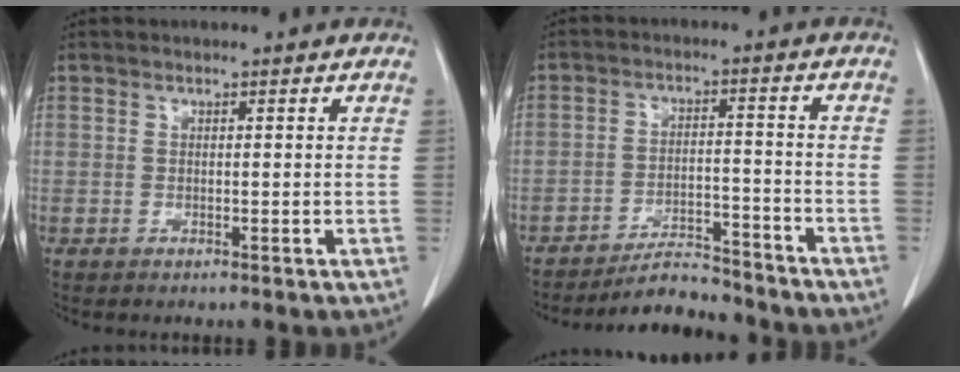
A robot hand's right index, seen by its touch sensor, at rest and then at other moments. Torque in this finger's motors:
{"motor_torque": [-0.71, -0.78, -0.18, -0.10]}